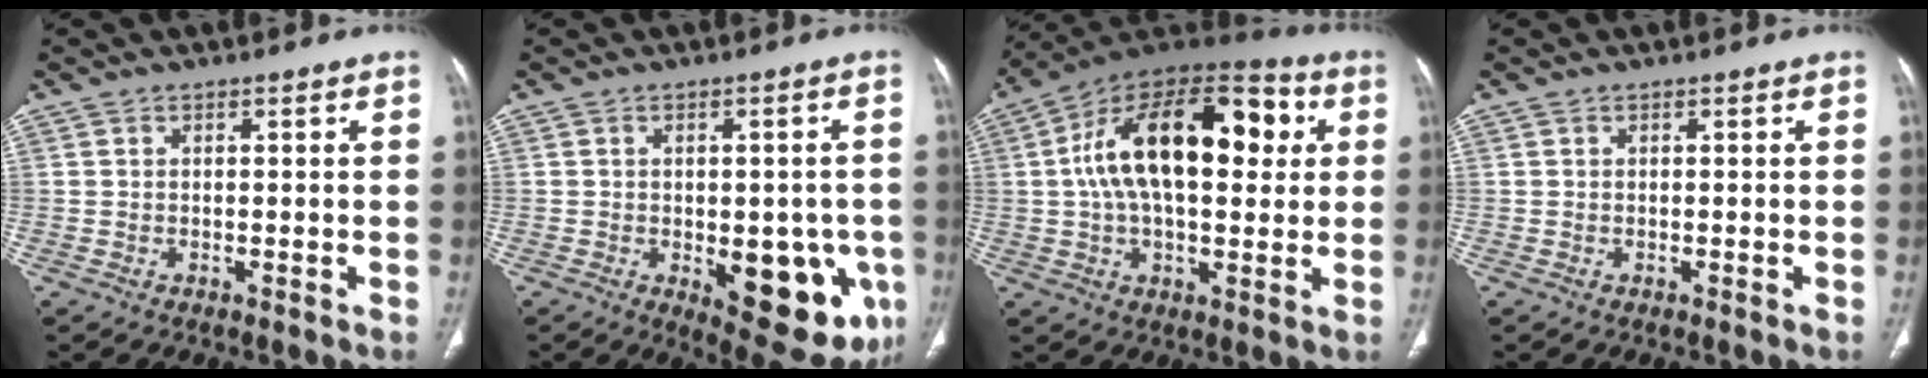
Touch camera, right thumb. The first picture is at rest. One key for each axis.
{"total": 16.4, "fx": -4.7, "fy": 7.8, "fz": 13.6, "tx": -0.136, "ty": -0.003, "tz": -0.038}
{"total": 24.7, "fx": 4.4, "fy": 12.7, "fz": 20.7, "tx": -0.325, "ty": 0.031, "tz": 0.060}
{"total": 0.0}